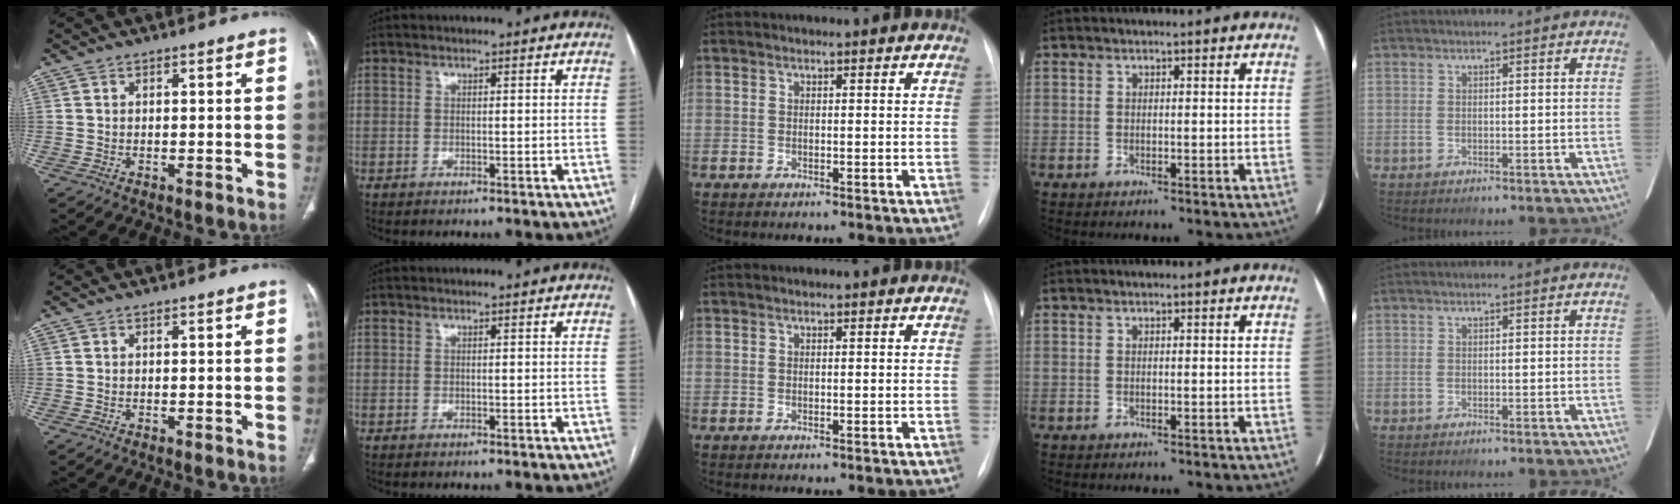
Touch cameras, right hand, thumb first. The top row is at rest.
{}